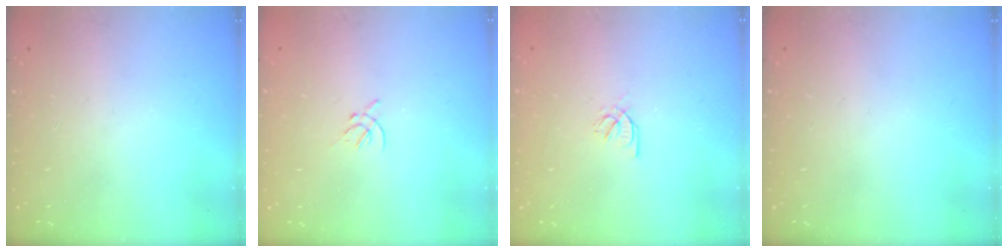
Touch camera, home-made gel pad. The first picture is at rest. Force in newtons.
{"total": 1.4, "press": 1.3, "slide": 0.5}
{"total": 2.2, "press": 2.2, "slide": 0.0}
{"total": 0.0}